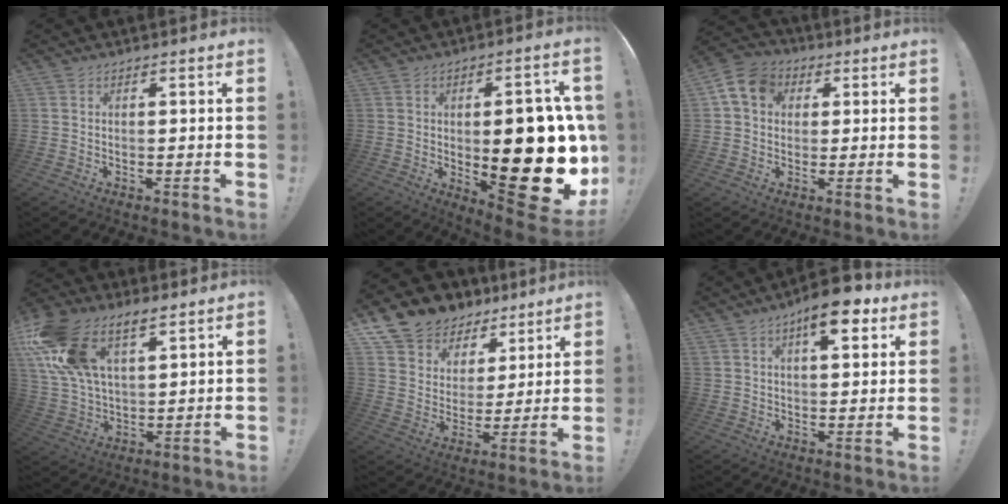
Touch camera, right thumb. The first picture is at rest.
{"total": 23.7, "force": [-1.6, 9.4, 21.7], "torque": [-0.290, -0.012, -0.011]}
{"total": 10.3, "force": [3.0, 8.2, 5.4], "torque": [-0.089, 0.003, 0.060]}
{"total": 17.5, "force": [10.2, 9.6, 10.4], "torque": [-0.215, -0.043, 0.193]}
{"total": 10.6, "force": [7.7, 7.0, 1.8], "torque": [-0.041, -0.063, 0.150]}
{"total": 13.3, "force": [7.6, 6.8, 8.6], "torque": [-0.106, -0.044, 0.130]}